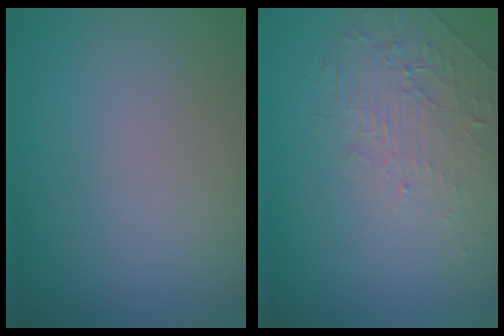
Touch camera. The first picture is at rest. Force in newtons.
{"total": 2.1, "press": 1.2, "slide": 1.7}